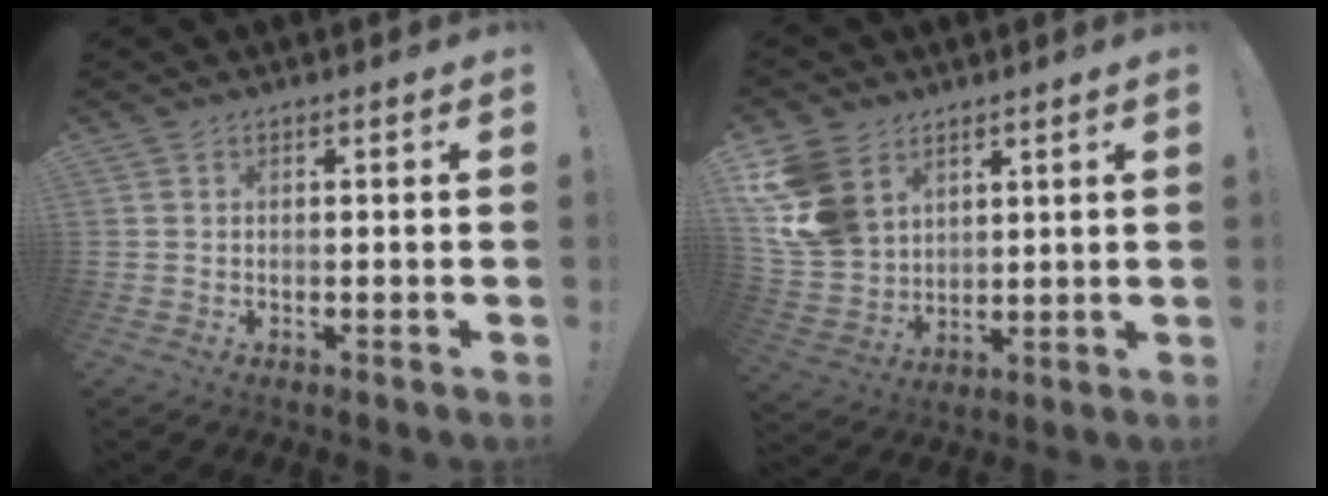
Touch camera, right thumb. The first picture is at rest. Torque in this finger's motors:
{"motor_torque": [1.41, 2.31, 0.75, 0.33, 0.07]}